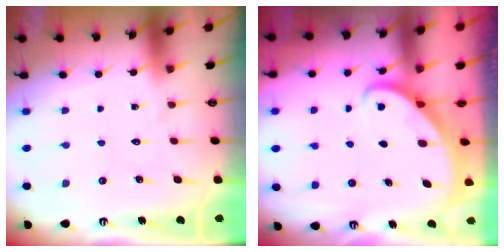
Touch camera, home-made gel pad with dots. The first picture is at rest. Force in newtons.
{"total": 2.3, "press": 2.3, "slide": 0.3}